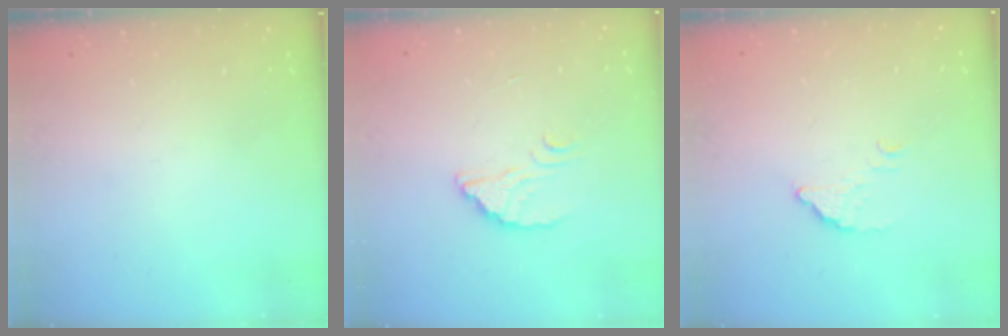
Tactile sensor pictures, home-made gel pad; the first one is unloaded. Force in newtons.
{"total": 2.5, "press": 2.5, "slide": 0.1}
{"total": 2.9, "press": 2.9, "slide": 0.1}